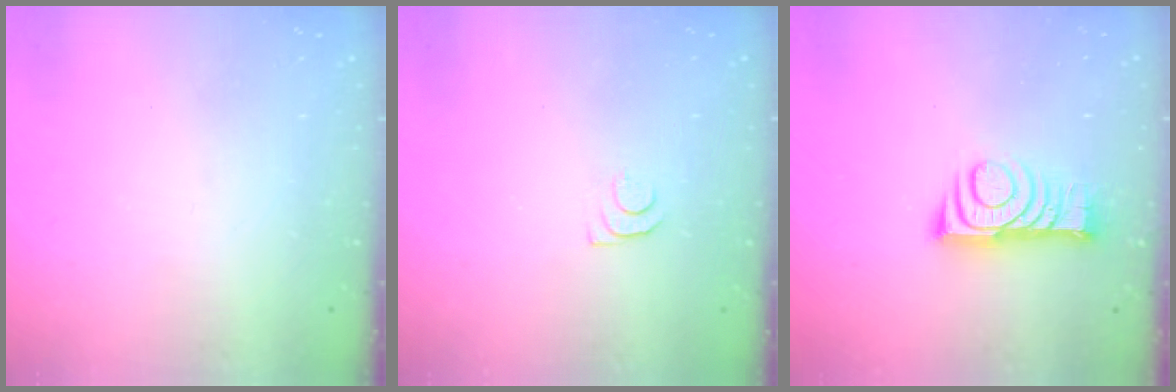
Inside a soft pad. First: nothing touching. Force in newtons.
{"total": 4.4, "press": 4.4, "slide": 0.6}
{"total": 9.3, "press": 9.3, "slide": 0.7}